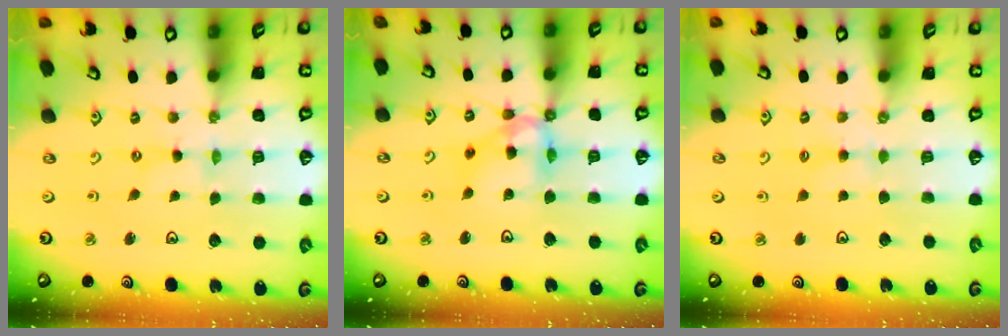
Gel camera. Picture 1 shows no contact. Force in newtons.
{"total": 12.6, "press": 12.5, "slide": 1.2}
{"total": 3.0, "press": 2.9, "slide": 0.4}